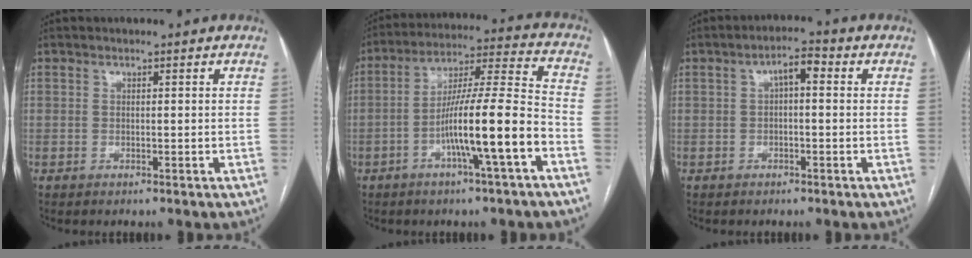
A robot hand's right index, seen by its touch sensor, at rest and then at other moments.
{"total": 13.8, "force": [-5.4, -0.2, 12.7], "torque": [-0.223, 0.013, -0.092]}
{"total": 3.7, "force": [0.5, 1.3, 3.4], "torque": [-0.057, 0.019, 0.007]}